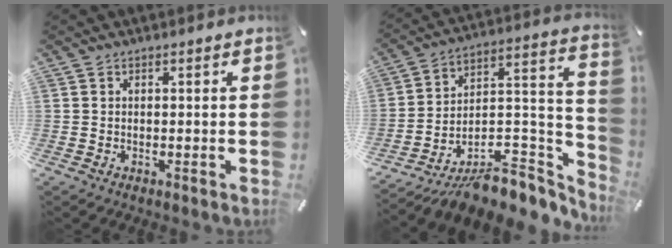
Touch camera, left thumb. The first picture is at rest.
{"total": 9.8, "force": [-6.8, 5.7, 4.1], "torque": [-0.021, -0.008, -0.113]}